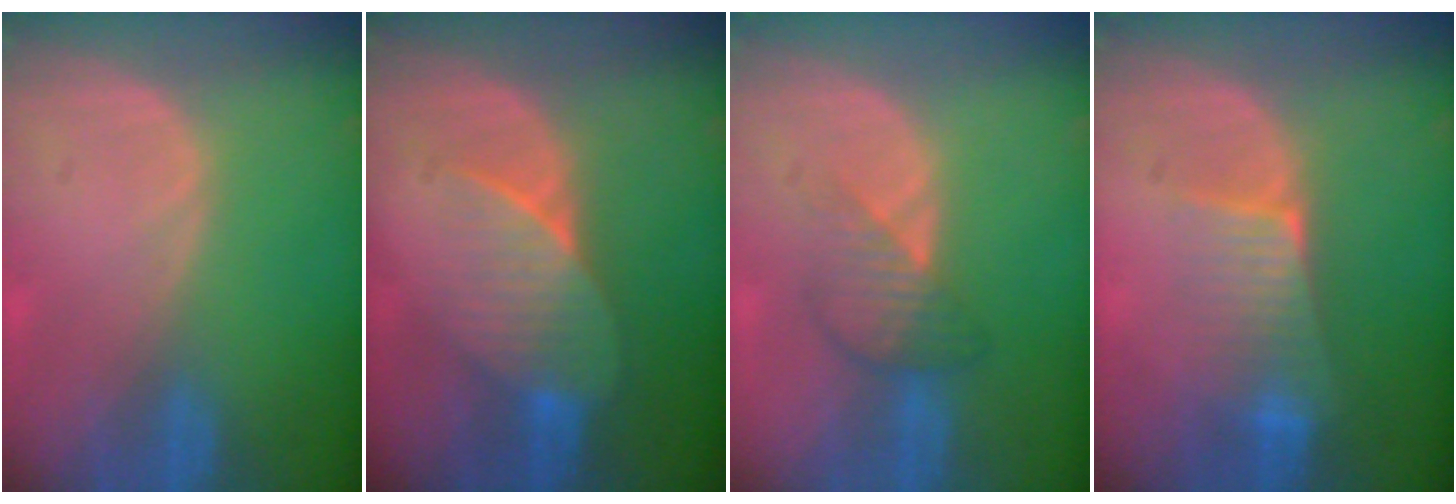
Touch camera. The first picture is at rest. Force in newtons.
{"total": 7.1, "press": 6.5, "slide": 2.8}
{"total": 3.8, "press": 3.8, "slide": 0.0}
{"total": 6.3, "press": 5.5, "slide": 3.1}